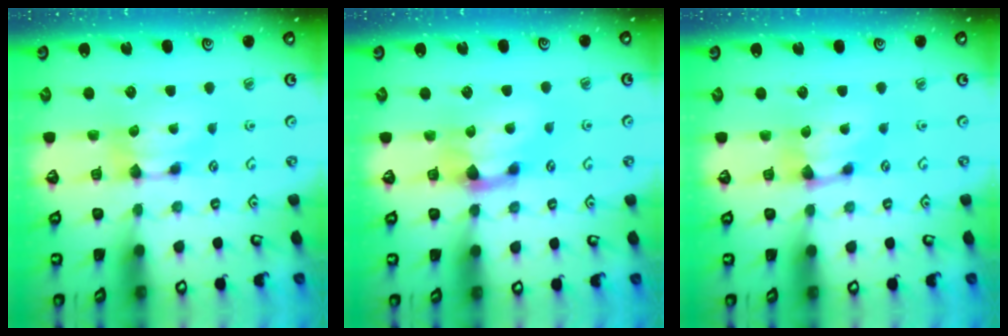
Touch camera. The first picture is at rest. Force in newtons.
{"total": 2.0, "press": 1.2, "slide": 1.5}
{"total": 2.0, "press": 1.9, "slide": 0.7}